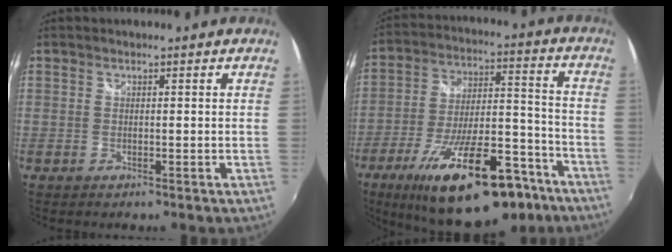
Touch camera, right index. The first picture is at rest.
{"total": 25.8, "force": [-16.5, 9.6, 17.3], "torque": [-0.292, -0.009, -0.240]}